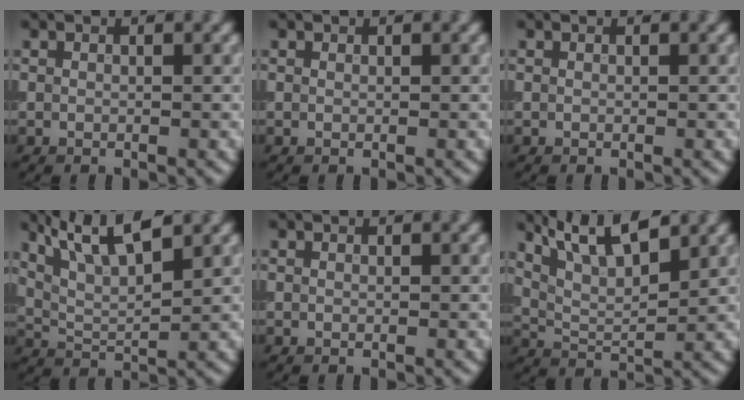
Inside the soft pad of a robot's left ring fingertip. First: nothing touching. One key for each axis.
{"total": 0.0}
{"total": 0.0}
{"total": 6.3, "fx": 4.0, "fy": 1.7, "fz": 4.5, "tx": -0.087, "ty": 0.016, "tz": 0.067}
{"total": 0.0}
{"total": 7.1, "fx": 4.7, "fy": 2.2, "fz": 4.8, "tx": -0.089, "ty": 0.021, "tz": 0.070}